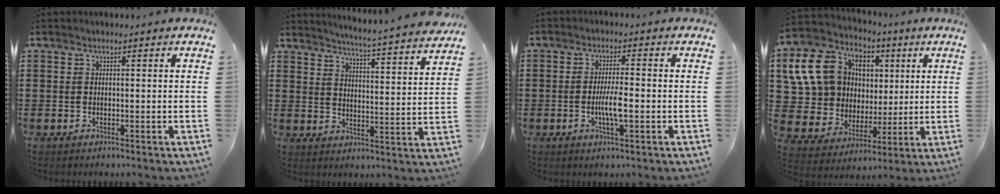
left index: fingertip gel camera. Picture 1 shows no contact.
{"total": 4.5, "force": [4.2, -1.2, 1.0], "torque": [-0.040, -0.042, 0.066]}
{"total": 4.7, "force": [-0.9, 0.8, 4.5], "torque": [-0.084, 0.000, -0.020]}
{"total": 14.3, "force": [4.8, 11.7, 6.8], "torque": [-0.202, -0.004, 0.095]}